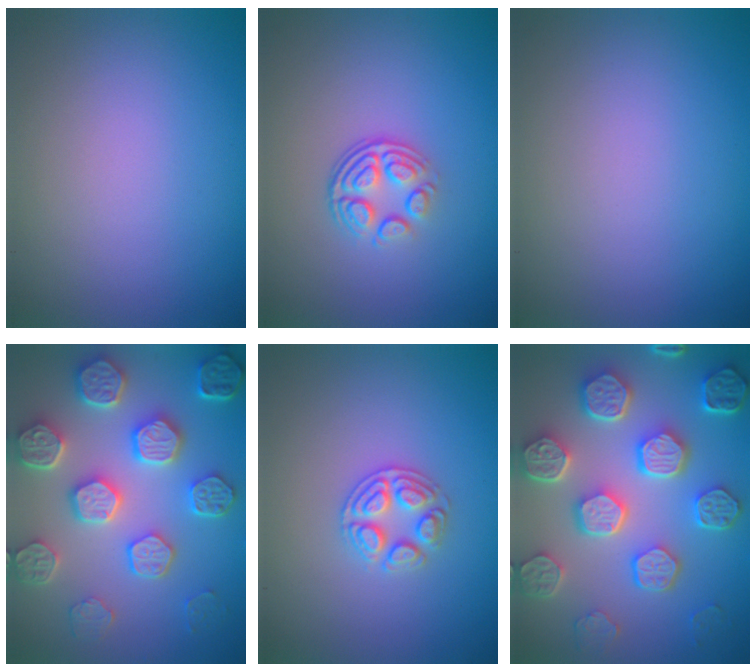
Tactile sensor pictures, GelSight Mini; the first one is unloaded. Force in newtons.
{"total": 3.7, "press": 2.6, "slide": 2.6}
{"total": 0.0}
{"total": 7.6, "press": 6.3, "slide": 4.3}
{"total": 2.7, "press": 2.6, "slide": 0.7}
{"total": 8.8, "press": 6.7, "slide": 5.6}